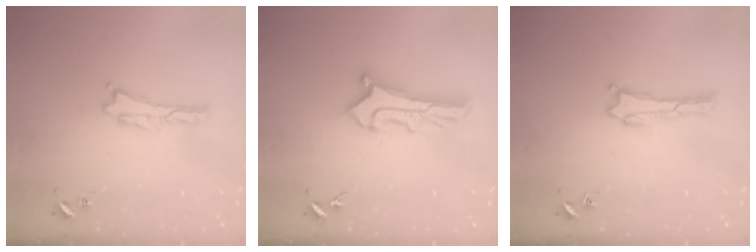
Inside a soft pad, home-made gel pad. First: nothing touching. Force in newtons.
{"total": 4.3, "press": 4.3, "slide": 0.4}
{"total": 0.0}